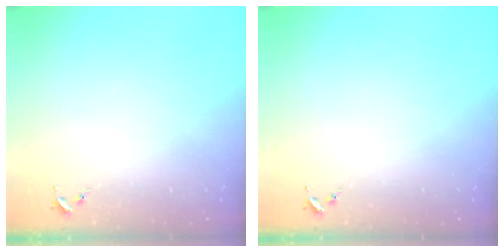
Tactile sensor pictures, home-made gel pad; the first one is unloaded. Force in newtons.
{"total": 0.0}